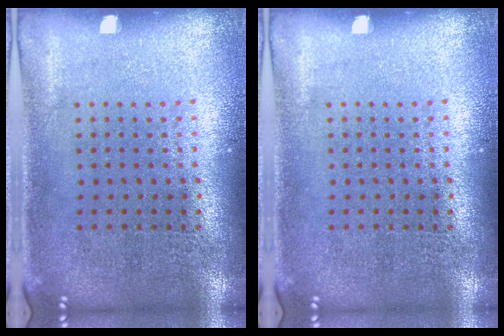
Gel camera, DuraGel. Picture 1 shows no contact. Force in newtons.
{"total": 0.0}